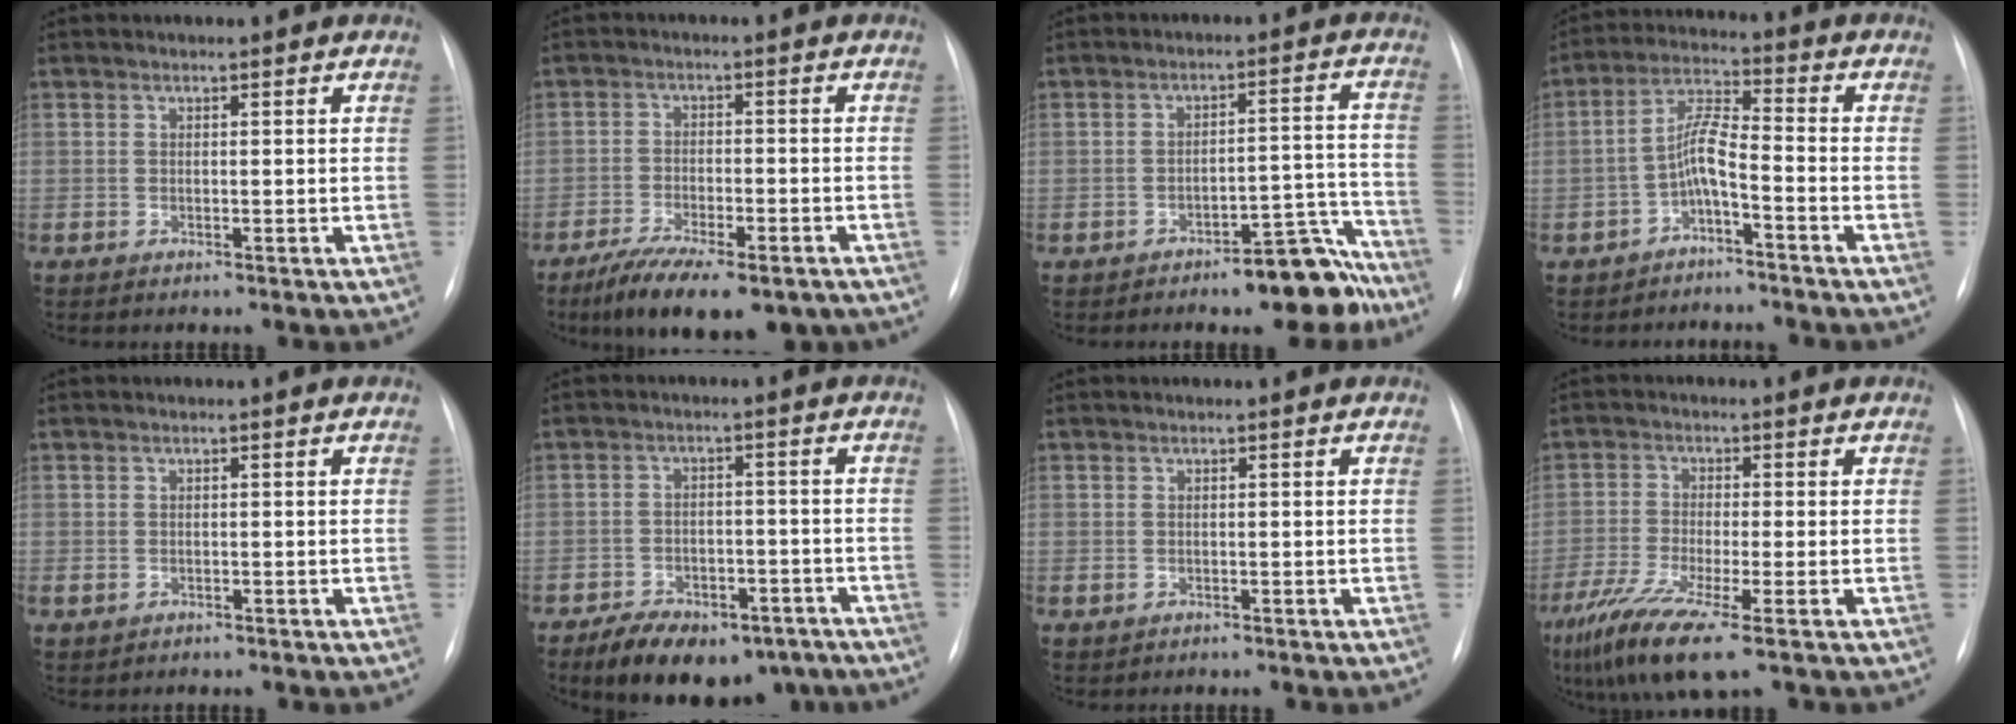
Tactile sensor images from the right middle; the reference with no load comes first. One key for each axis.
{"total": 14.5, "fx": -10.5, "fy": 4.9, "fz": 8.6, "tx": -0.128, "ty": -0.007, "tz": -0.160}
{"total": 8.3, "fx": -6.7, "fy": 2.3, "fz": 4.3, "tx": -0.027, "ty": 0.041, "tz": -0.093}
{"total": 5.2, "fx": -2.4, "fy": 0.9, "fz": 4.5, "tx": -0.094, "ty": 0.021, "tz": -0.047}
{"total": 1.0, "fx": -0.2, "fy": 0.8, "fz": 0.5, "tx": -0.010, "ty": 0.003, "tz": 0.002}
{"total": 13.9, "fx": -9.7, "fy": 7.2, "fz": 6.9, "tx": -0.107, "ty": 0.008, "tz": -0.139}
{"total": 0.7, "fx": -0.1, "fy": 0.6, "fz": 0.3, "tx": -0.006, "ty": 0.001, "tz": 0.002}
{"total": 9.8, "fx": -5.7, "fy": 0.8, "fz": 7.9, "tx": -0.155, "ty": -0.028, "tz": -0.106}